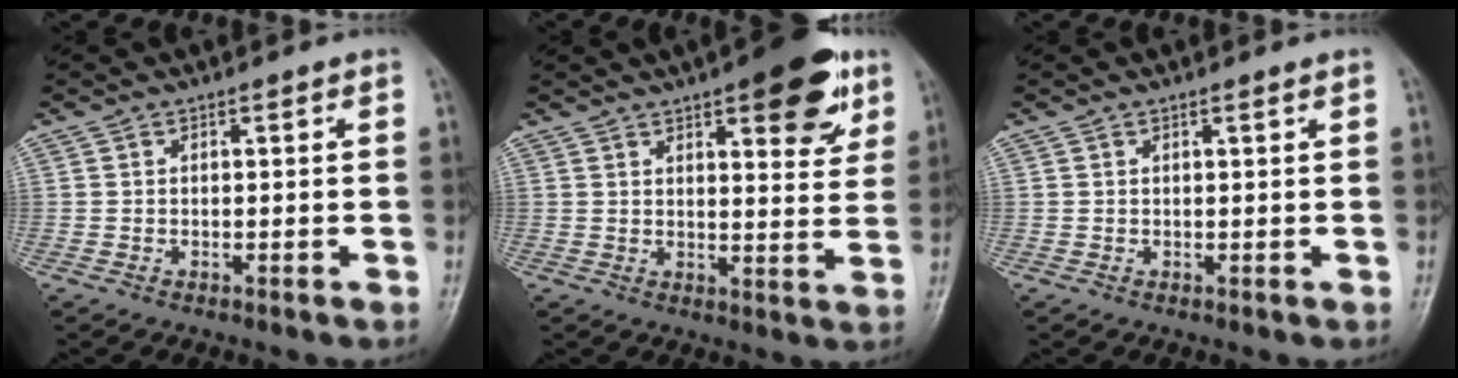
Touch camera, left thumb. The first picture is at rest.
{"total": 12.8, "force": [7.0, 4.6, 9.7], "torque": [-0.091, -0.027, 0.087]}
{"total": 0.8, "force": [0.6, 0.1, 0.6], "torque": [-0.008, -0.002, 0.008]}